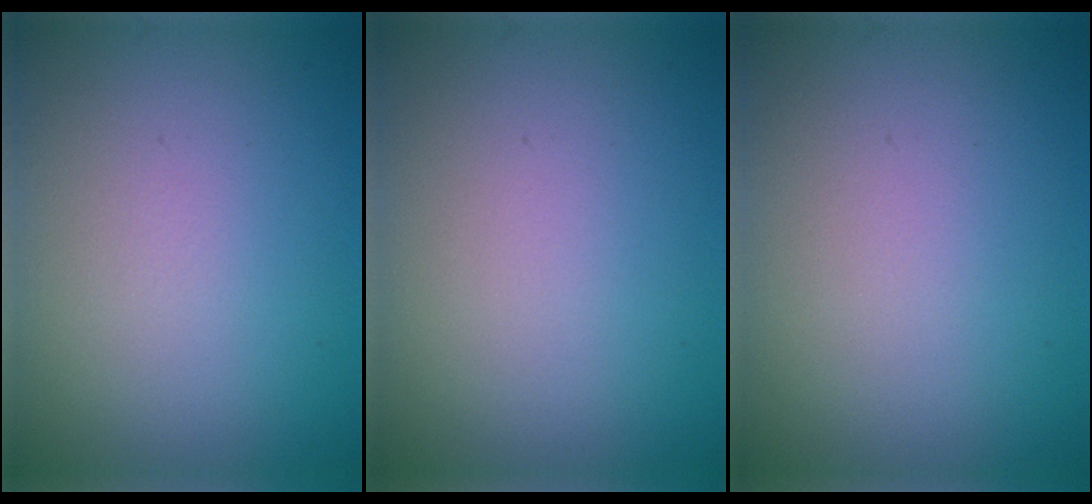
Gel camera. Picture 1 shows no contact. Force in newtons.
{"total": 0.0}
{"total": 0.0}